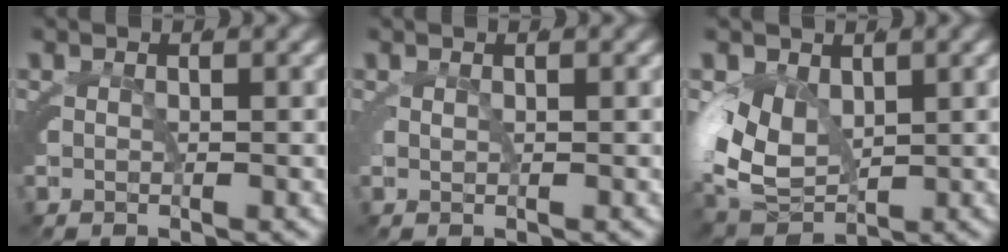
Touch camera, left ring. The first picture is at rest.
{"total": 0.6, "force": [0.4, 0.3, 0.4], "torque": [-0.013, -0.005, 0.011]}
{"total": 9.0, "force": [-0.1, 7.0, 5.7], "torque": [-0.134, -0.041, 0.016]}